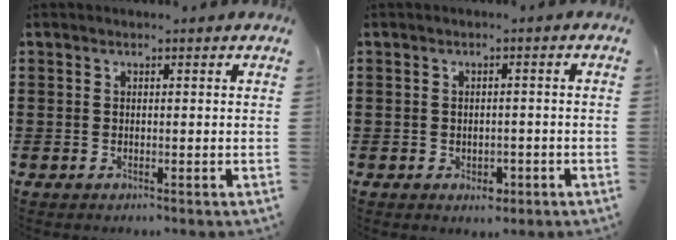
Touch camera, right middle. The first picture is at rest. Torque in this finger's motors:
{"motor_torque": [0.59, -0.19, 0.00, 0.00]}